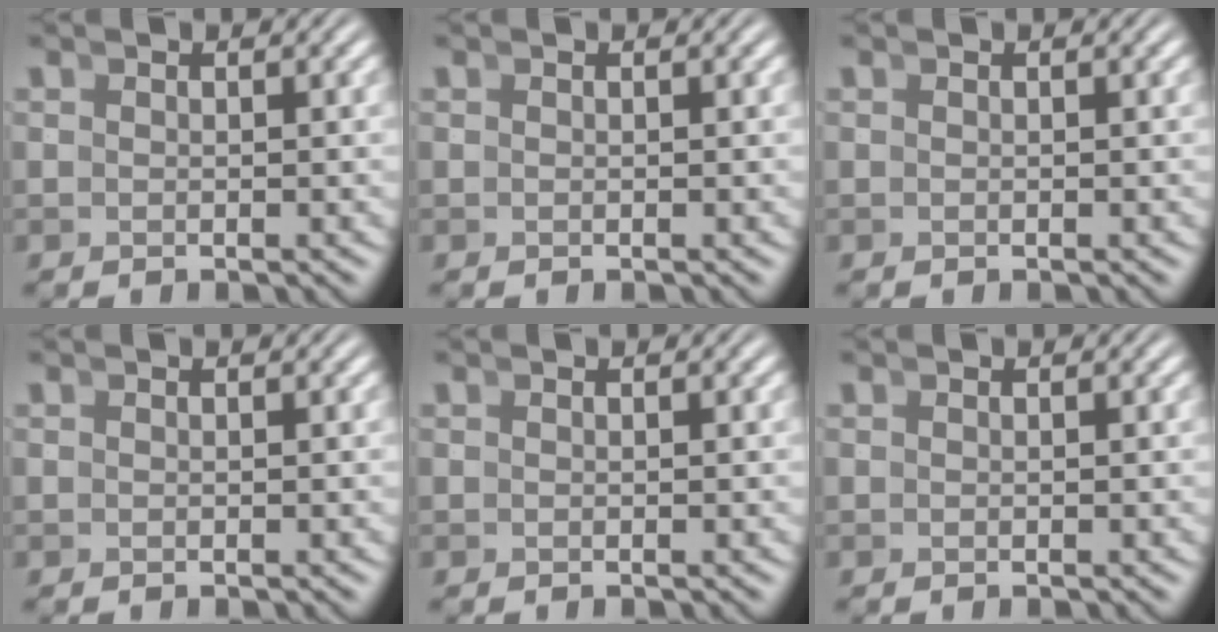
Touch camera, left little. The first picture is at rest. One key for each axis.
{"total": 0.0}
{"total": 0.0}
{"total": 0.0}
{"total": 0.0}
{"total": 0.0}